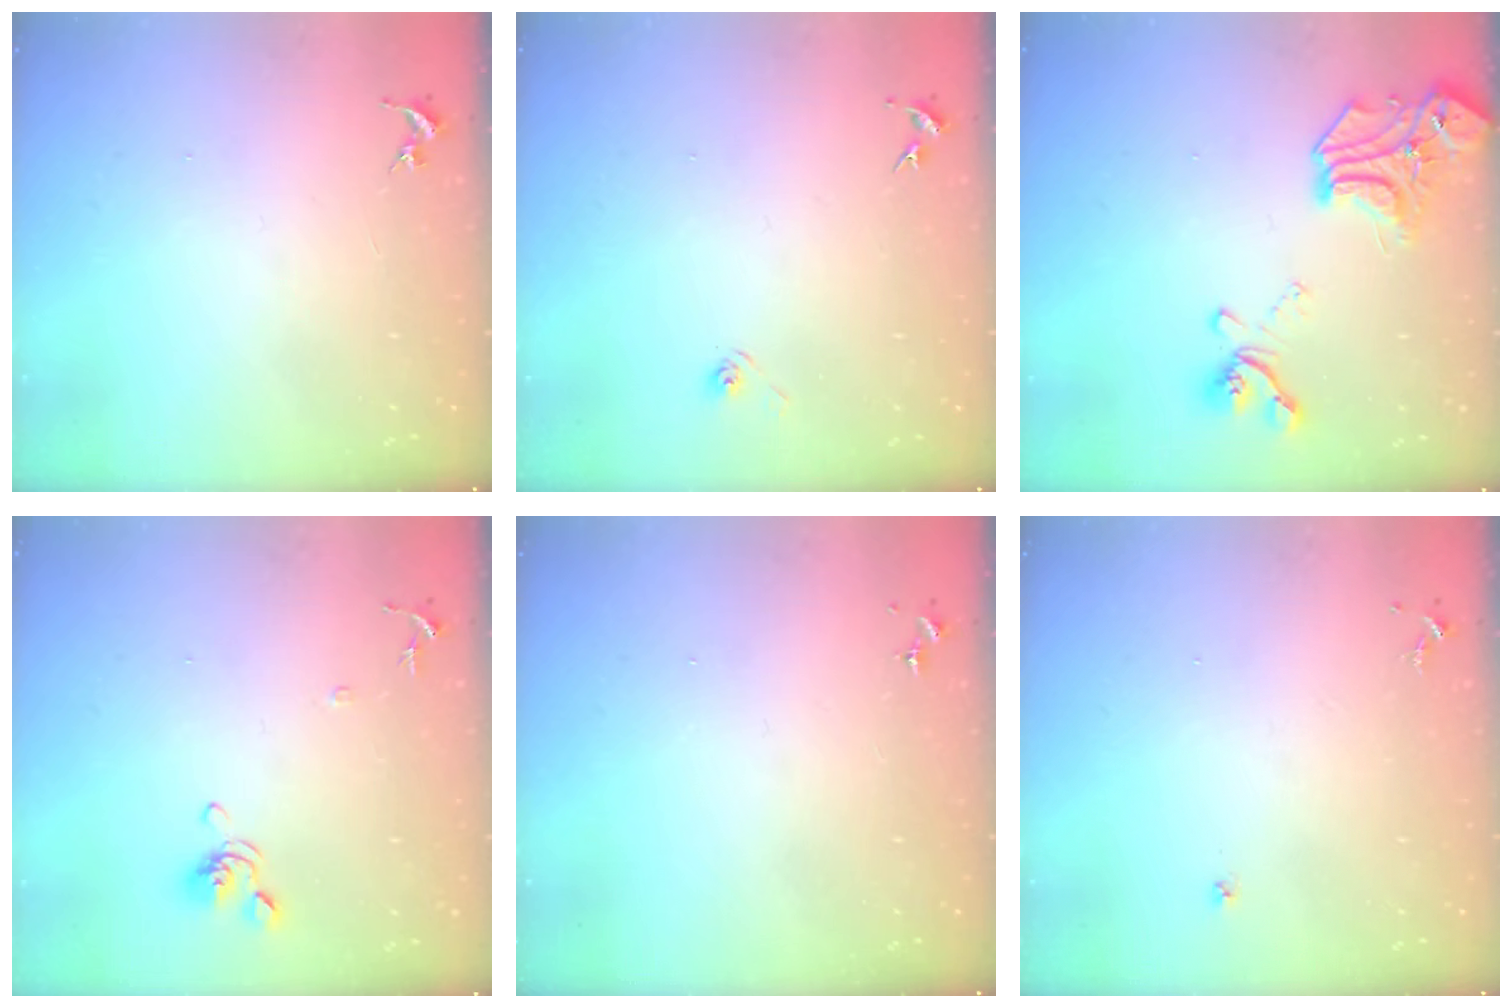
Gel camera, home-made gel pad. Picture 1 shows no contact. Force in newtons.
{"total": 3.0, "press": 2.6, "slide": 1.5}
{"total": 17.9, "press": 17.9, "slide": 0.9}
{"total": 8.1, "press": 8.0, "slide": 1.5}
{"total": 0.0}
{"total": 4.3, "press": 4.3, "slide": 0.4}